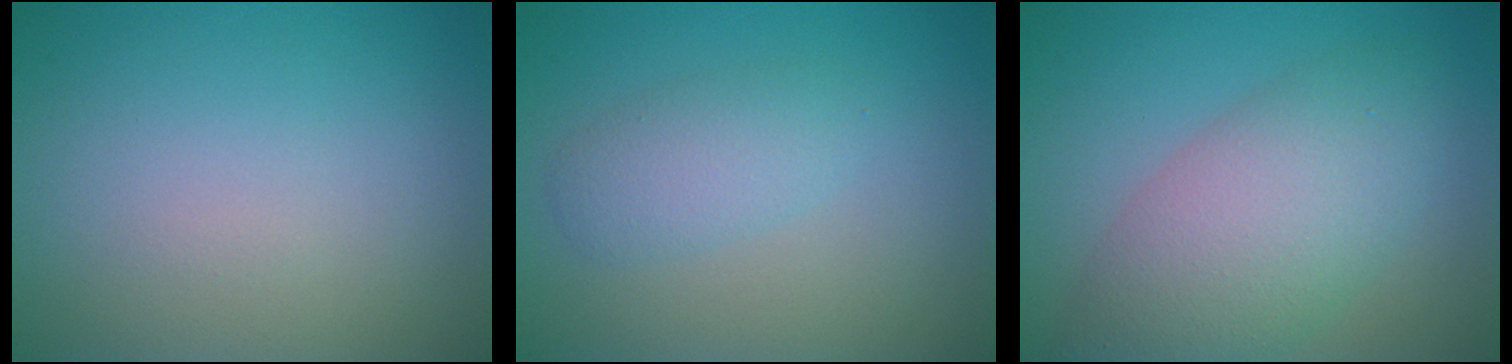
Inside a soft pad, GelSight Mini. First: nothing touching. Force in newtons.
{"total": 2.5, "press": 2.5, "slide": 0.0}
{"total": 7.1, "press": 7.1, "slide": 0.3}